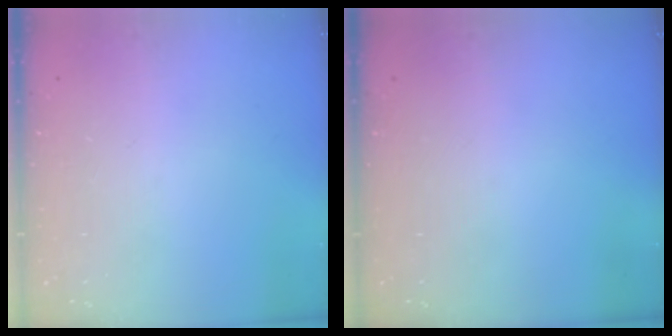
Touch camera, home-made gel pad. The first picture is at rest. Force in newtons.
{"total": 0.0}